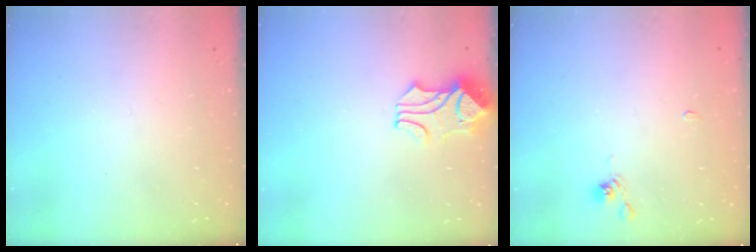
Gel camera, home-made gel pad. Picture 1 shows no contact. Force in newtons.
{"total": 1.7, "press": 1.3, "slide": 1.1}
{"total": 2.3, "press": 2.3, "slide": 0.6}